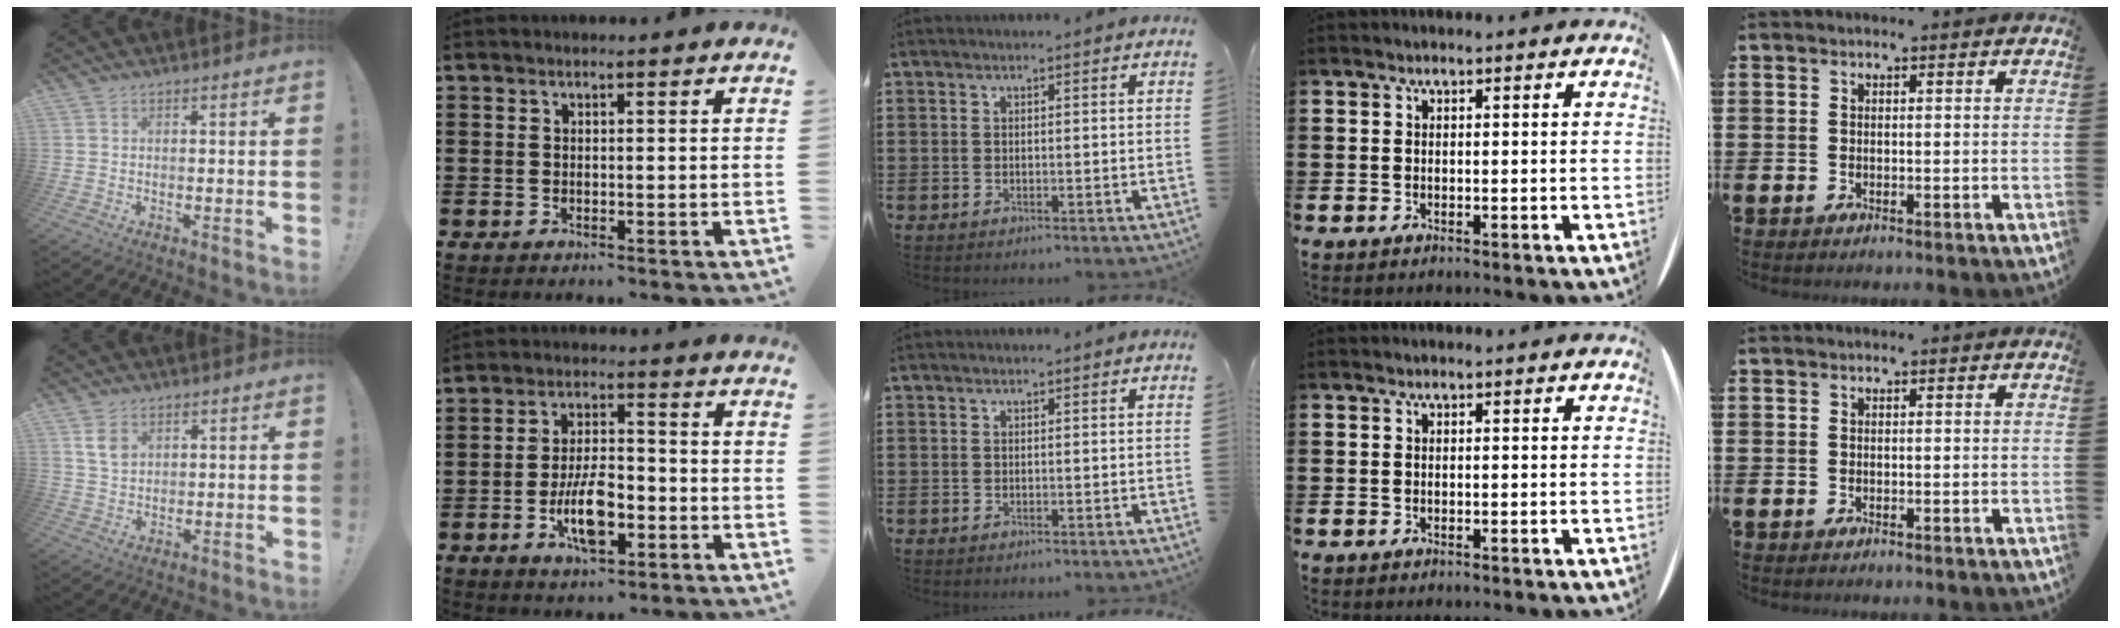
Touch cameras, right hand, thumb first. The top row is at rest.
{"thumb": {"total": 4.9, "force": [2.2, 3.3, 2.8], "torque": [-0.039, -0.007, 0.041]}, "index": {"total": 8.2, "force": [-3.1, 3.2, 6.9], "torque": [-0.145, -0.003, -0.058]}}